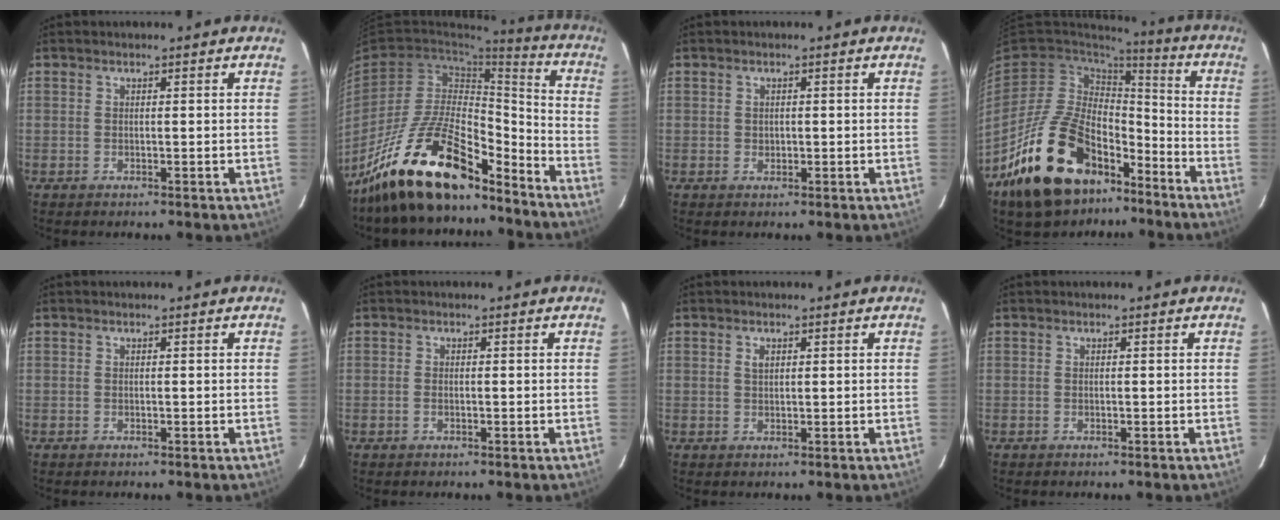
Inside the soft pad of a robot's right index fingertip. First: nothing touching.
{"total": 21.1, "force": [-16.0, 6.9, 11.9], "torque": [-0.227, 0.002, -0.276]}
{"total": 0.9, "force": [0.1, 0.9, 0.2], "torque": [0.001, 0.001, 0.002]}
{"total": 23.7, "force": [-14.6, 13.3, 13.3], "torque": [-0.265, 0.011, -0.222]}
{"total": 0.0}
{"total": 0.8, "force": [-0.3, 0.4, 0.5], "torque": [-0.012, -0.001, -0.007]}
{"total": 1.3, "force": [0.6, 0.8, 0.9], "torque": [-0.015, 0.003, 0.010]}
{"total": 0.0}